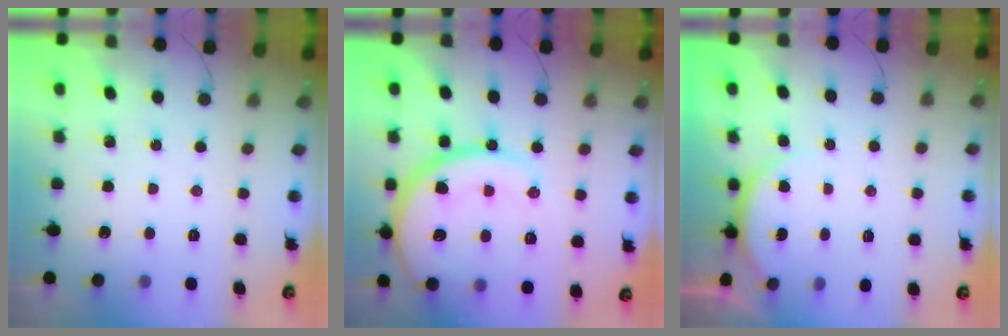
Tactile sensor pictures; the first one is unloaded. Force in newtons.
{"total": 21.0, "press": 20.9, "slide": 2.2}
{"total": 4.2, "press": 4.2, "slide": 0.6}